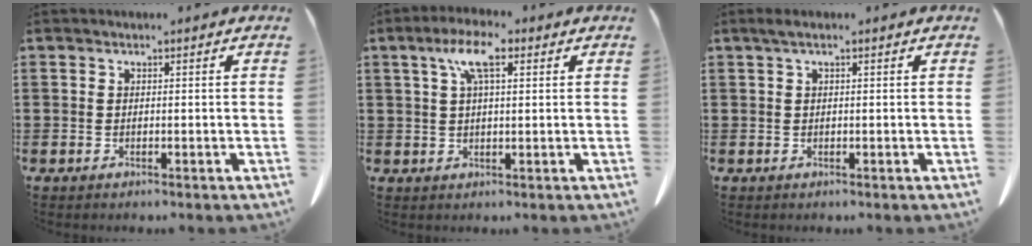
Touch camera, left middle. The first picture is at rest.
{"total": 6.1, "force": [2.6, 1.9, 5.2], "torque": [-0.109, 0.013, 0.042]}
{"total": 1.0, "force": [0.2, 0.1, 0.9], "torque": [-0.017, 0.001, 0.004]}